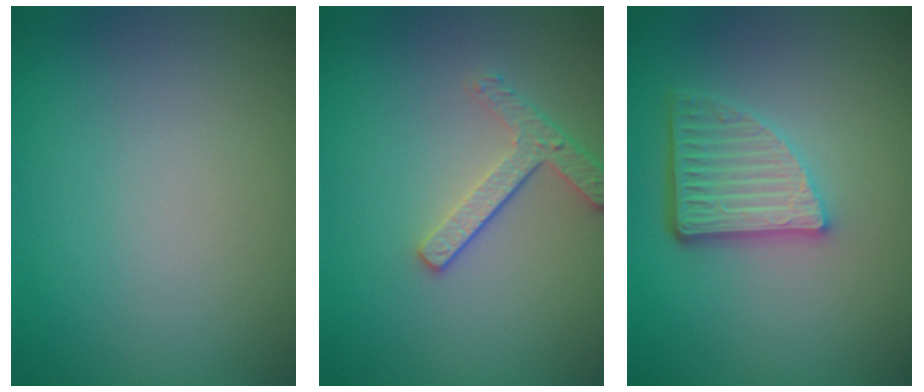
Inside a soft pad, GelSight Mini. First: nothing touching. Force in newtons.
{"total": 2.6, "press": 2.2, "slide": 1.3}
{"total": 4.9, "press": 3.4, "slide": 3.5}